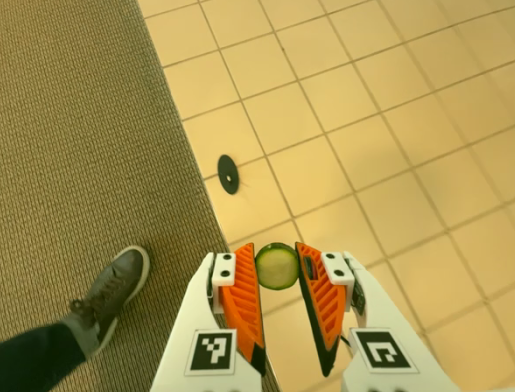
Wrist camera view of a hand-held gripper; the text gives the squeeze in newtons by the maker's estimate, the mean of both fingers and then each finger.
{"total": 6.8, "left": 6.6, "right": 7.0}